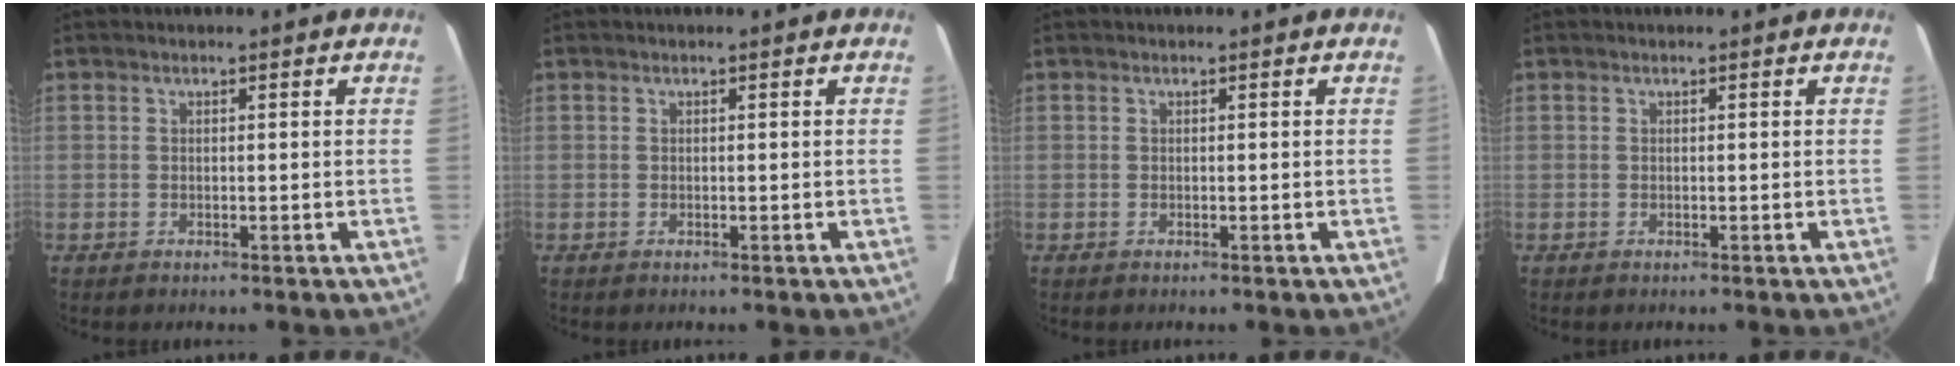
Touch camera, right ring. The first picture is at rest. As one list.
[{"total": 0.0}, {"total": 0.0}, {"total": 0.0}]